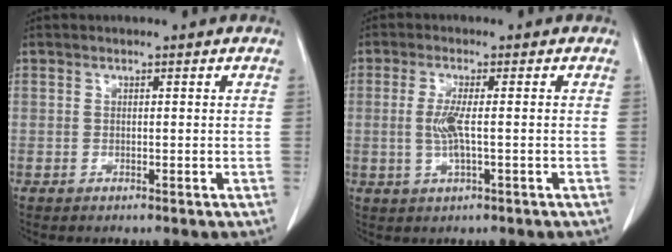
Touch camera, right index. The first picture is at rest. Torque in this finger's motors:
{"motor_torque": [0.18, 0.03, 0.13, 0.05]}